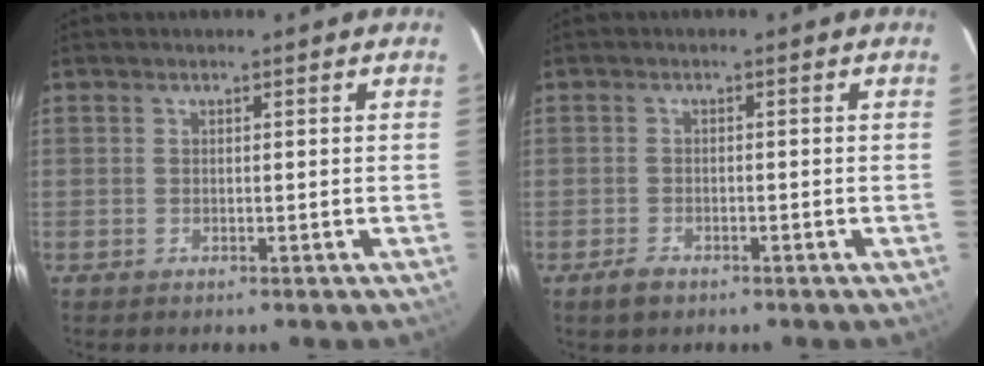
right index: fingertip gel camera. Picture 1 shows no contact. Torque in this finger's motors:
{"motor_torque": [-0.32, -0.03, -0.63, -0.21]}